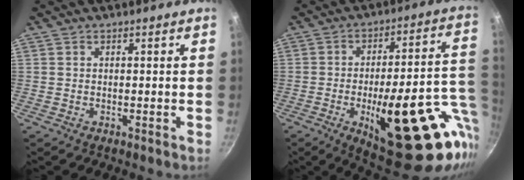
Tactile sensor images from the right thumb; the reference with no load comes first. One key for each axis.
{"total": 27.3, "fx": -8.0, "fy": 10.1, "fz": 24.1, "tx": -0.288, "ty": 0.014, "tz": -0.096}